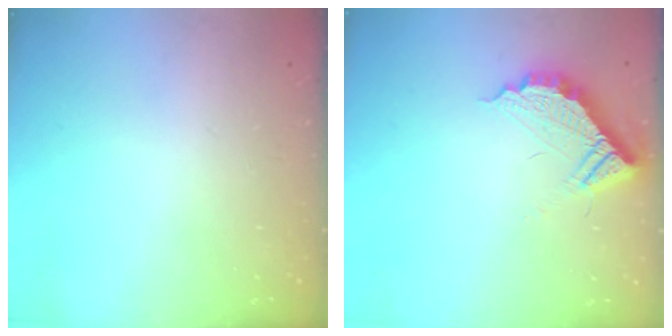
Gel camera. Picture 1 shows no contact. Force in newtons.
{"total": 10.5, "press": 10.5, "slide": 0.7}